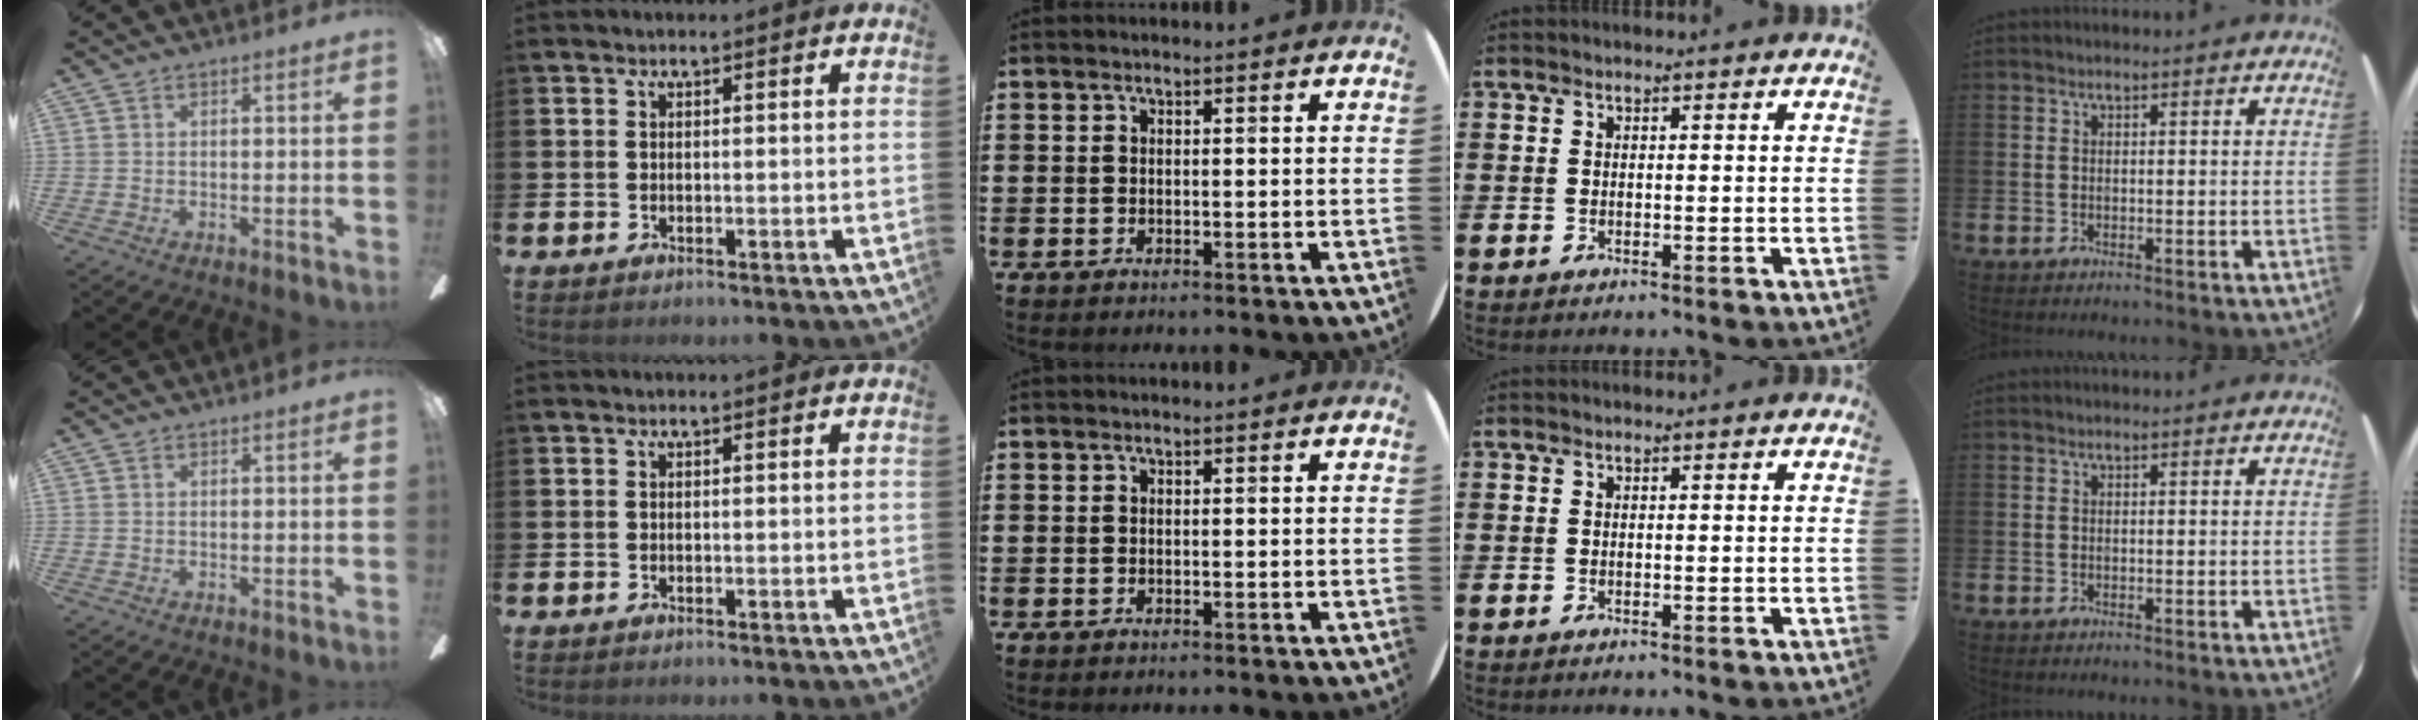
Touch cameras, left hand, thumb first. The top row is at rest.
{}